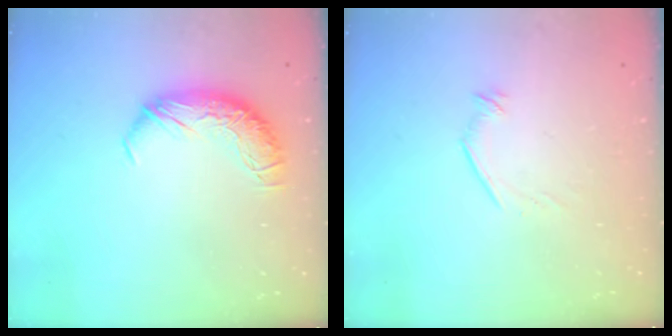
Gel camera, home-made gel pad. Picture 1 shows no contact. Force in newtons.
{"total": 6.9, "press": 6.9, "slide": 0.8}